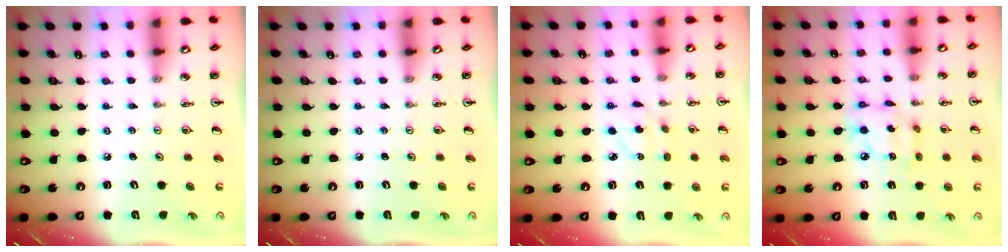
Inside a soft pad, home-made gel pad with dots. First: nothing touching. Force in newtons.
{"total": 0.0}
{"total": 3.6, "press": 3.5, "slide": 0.8}
{"total": 9.4, "press": 9.4, "slide": 0.7}